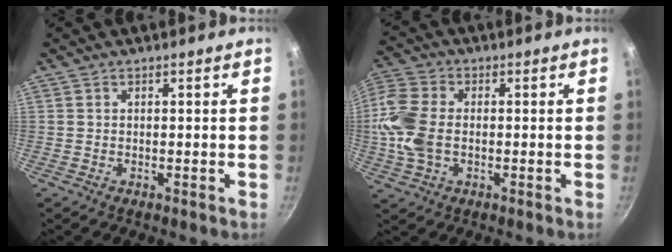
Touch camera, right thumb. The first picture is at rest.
{"total": 11.4, "force": [-0.8, 7.6, 8.4], "torque": [-0.176, 0.014, -0.029]}